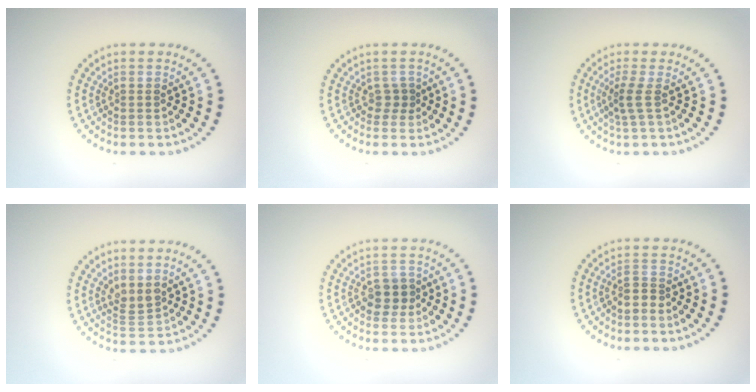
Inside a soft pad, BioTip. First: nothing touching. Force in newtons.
{"total": 1.1, "press": 0.8, "slide": 0.8}
{"total": 1.9, "press": 1.3, "slide": 1.4}
{"total": 1.7, "press": 1.4, "slide": 0.9}
{"total": 2.0, "press": 1.9, "slide": 0.7}
{"total": 1.6, "press": 1.2, "slide": 1.0}